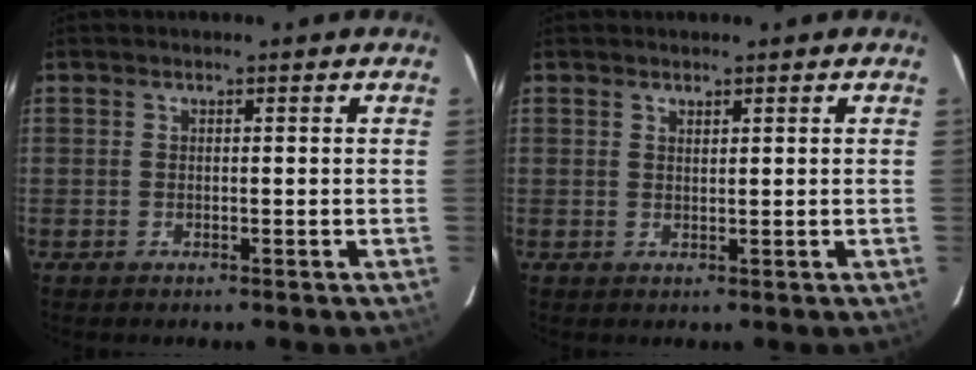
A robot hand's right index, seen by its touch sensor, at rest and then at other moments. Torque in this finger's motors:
{"motor_torque": [-0.20, 0.46, -0.07, 0.00]}